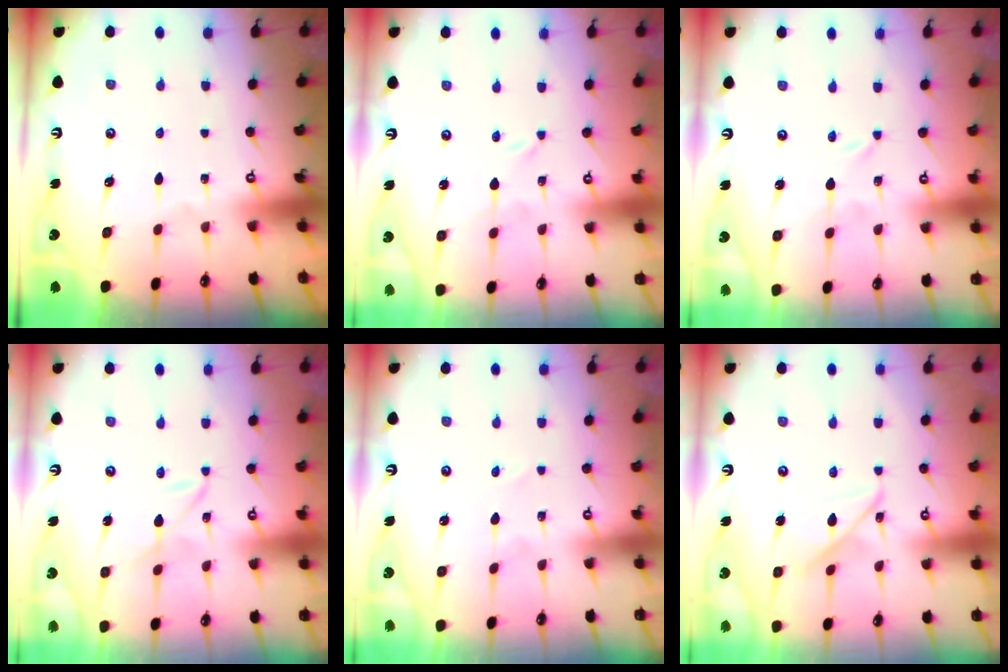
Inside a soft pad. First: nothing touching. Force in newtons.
{"total": 0.0}
{"total": 0.0}
{"total": 2.9, "press": 2.9, "slide": 0.2}
{"total": 2.5, "press": 2.5, "slide": 0.2}
{"total": 10.5, "press": 10.5, "slide": 0.8}